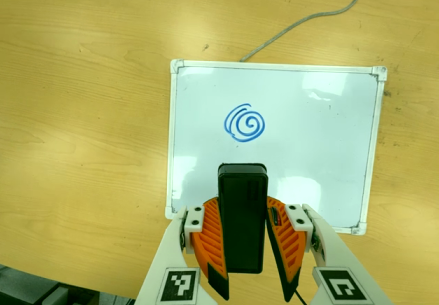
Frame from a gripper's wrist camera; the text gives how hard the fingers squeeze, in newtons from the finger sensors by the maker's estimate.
{"total": 11.0, "left": 8.5, "right": 13.4}